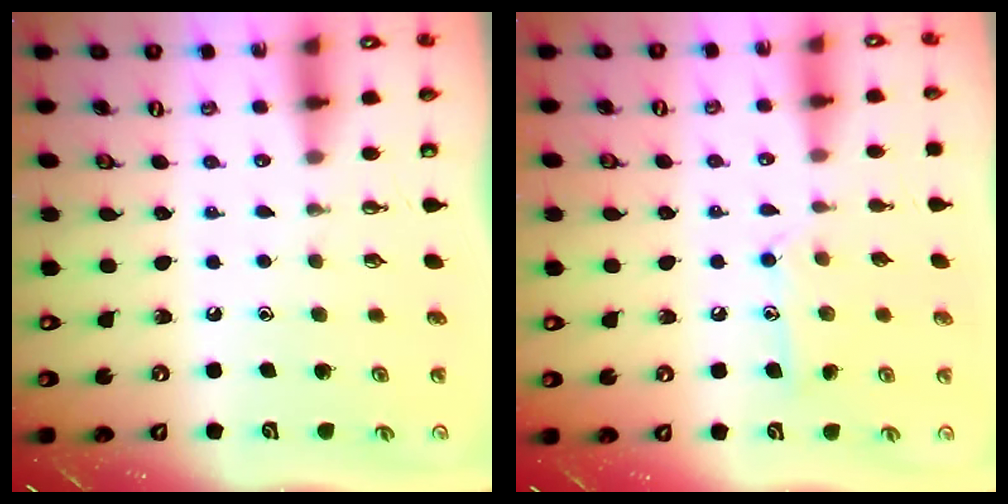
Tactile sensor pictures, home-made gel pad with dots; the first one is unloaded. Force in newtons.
{"total": 9.4, "press": 9.4, "slide": 0.7}